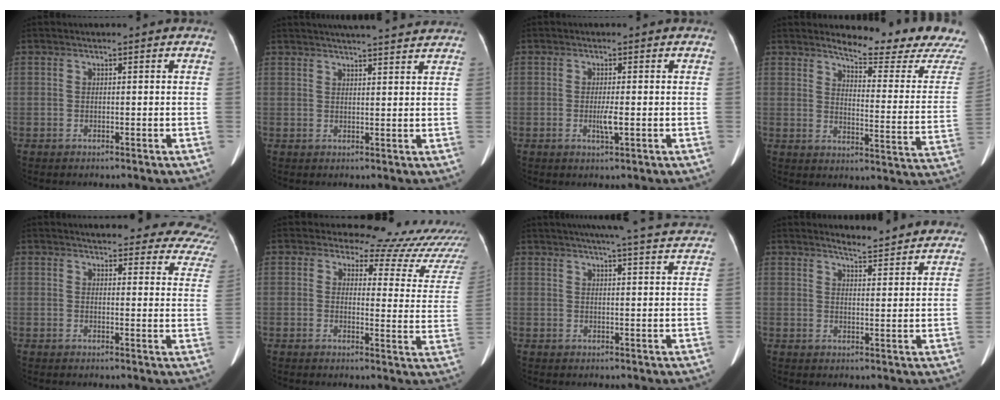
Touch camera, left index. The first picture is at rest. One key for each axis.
{"total": 13.7, "fx": 12.7, "fy": 1.4, "fz": 5.0, "tx": -0.070, "ty": 0.025, "tz": 0.156}
{"total": 2.0, "fx": -0.3, "fy": 0.1, "fz": 2.0, "tx": -0.041, "ty": -0.004, "tz": -0.005}
{"total": 16.7, "fx": 16.1, "fy": 0.0, "fz": 4.5, "tx": -0.061, "ty": -0.119, "tz": 0.179}
{"total": 20.3, "fx": 18.5, "fy": 5.5, "fz": 6.2, "tx": -0.053, "ty": -0.049, "tz": 0.182}
{"total": 15.9, "fx": 15.2, "fy": 4.3, "fz": 1.9, "tx": 0.020, "ty": -0.089, "tz": 0.135}
{"total": 19.2, "fx": 17.7, "fy": 1.1, "fz": 7.2, "tx": -0.103, "ty": -0.002, "tz": 0.210}
{"total": 10.2, "fx": 9.8, "fy": 1.2, "fz": 2.4, "tx": -0.023, "ty": -0.012, "tz": 0.107}